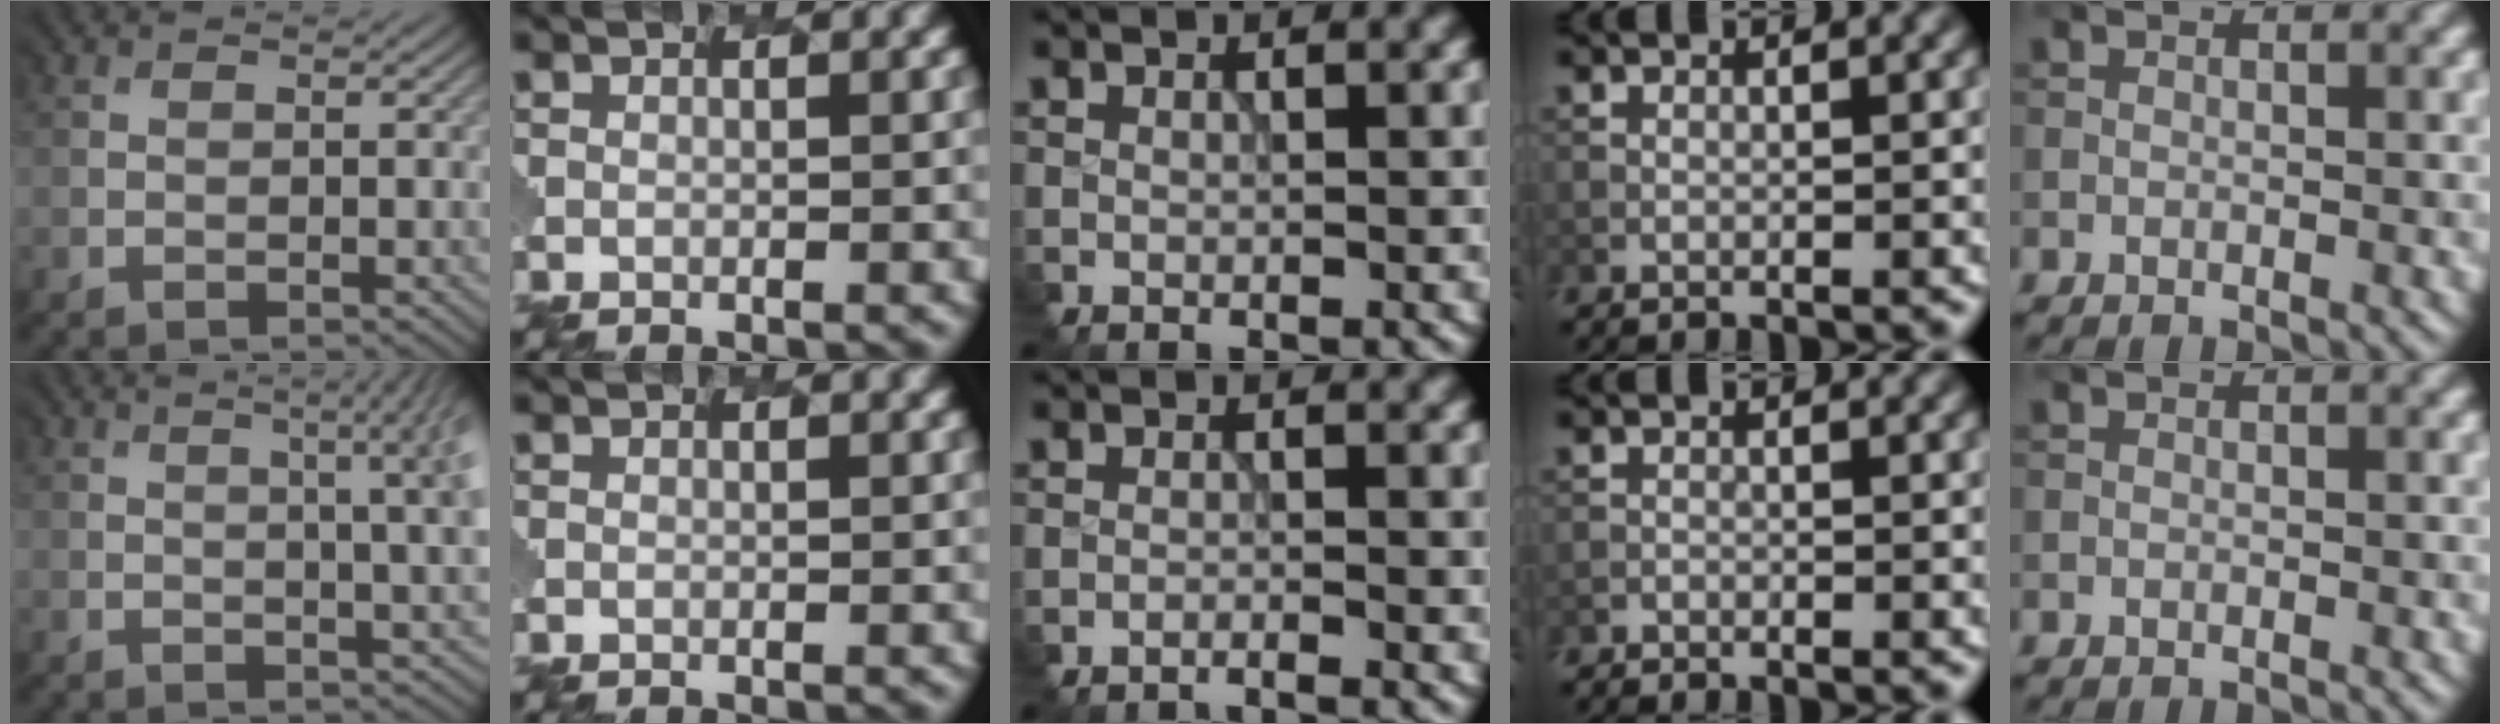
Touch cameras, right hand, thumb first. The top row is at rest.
{"thumb": {"total": 7.6, "force": [1.6, 2.1, 7.2], "torque": [-0.058, 0.038, 0.005]}, "middle": {"total": 1.2, "force": [-1.1, 0.1, 0.4], "torque": [-0.001, 0.000, -0.028]}, "ring": {"total": 0.6, "force": [-0.6, 0.2, 0.0], "torque": [0.002, 0.001, -0.013]}}